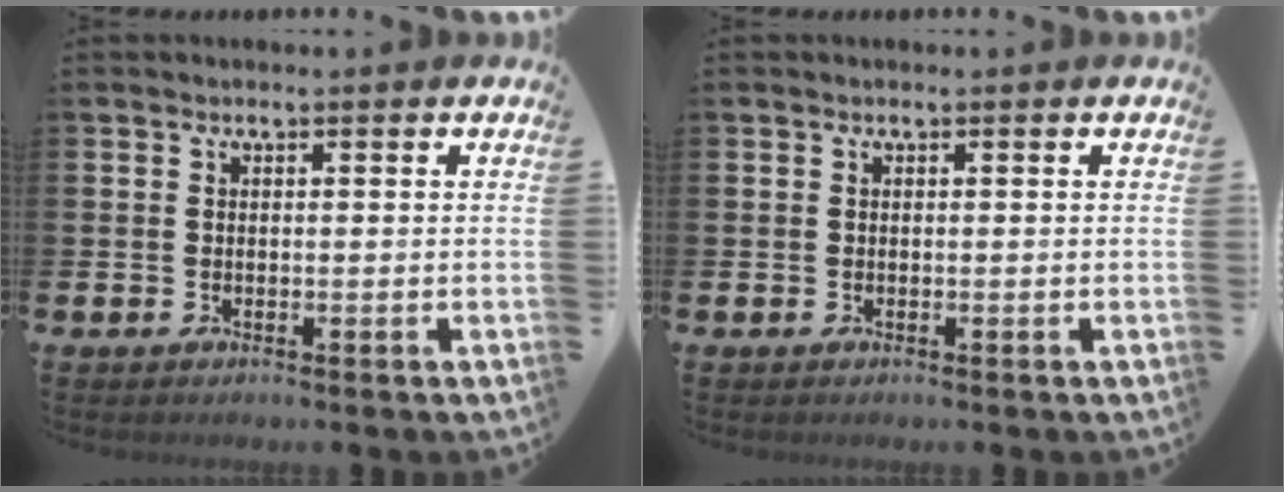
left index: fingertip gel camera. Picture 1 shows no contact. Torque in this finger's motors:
{"motor_torque": [-0.01, 0.01, 0.00, 0.00]}